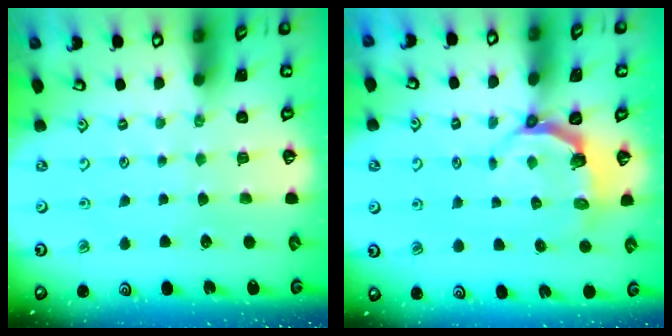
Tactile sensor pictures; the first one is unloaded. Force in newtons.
{"total": 4.4, "press": 2.9, "slide": 3.3}